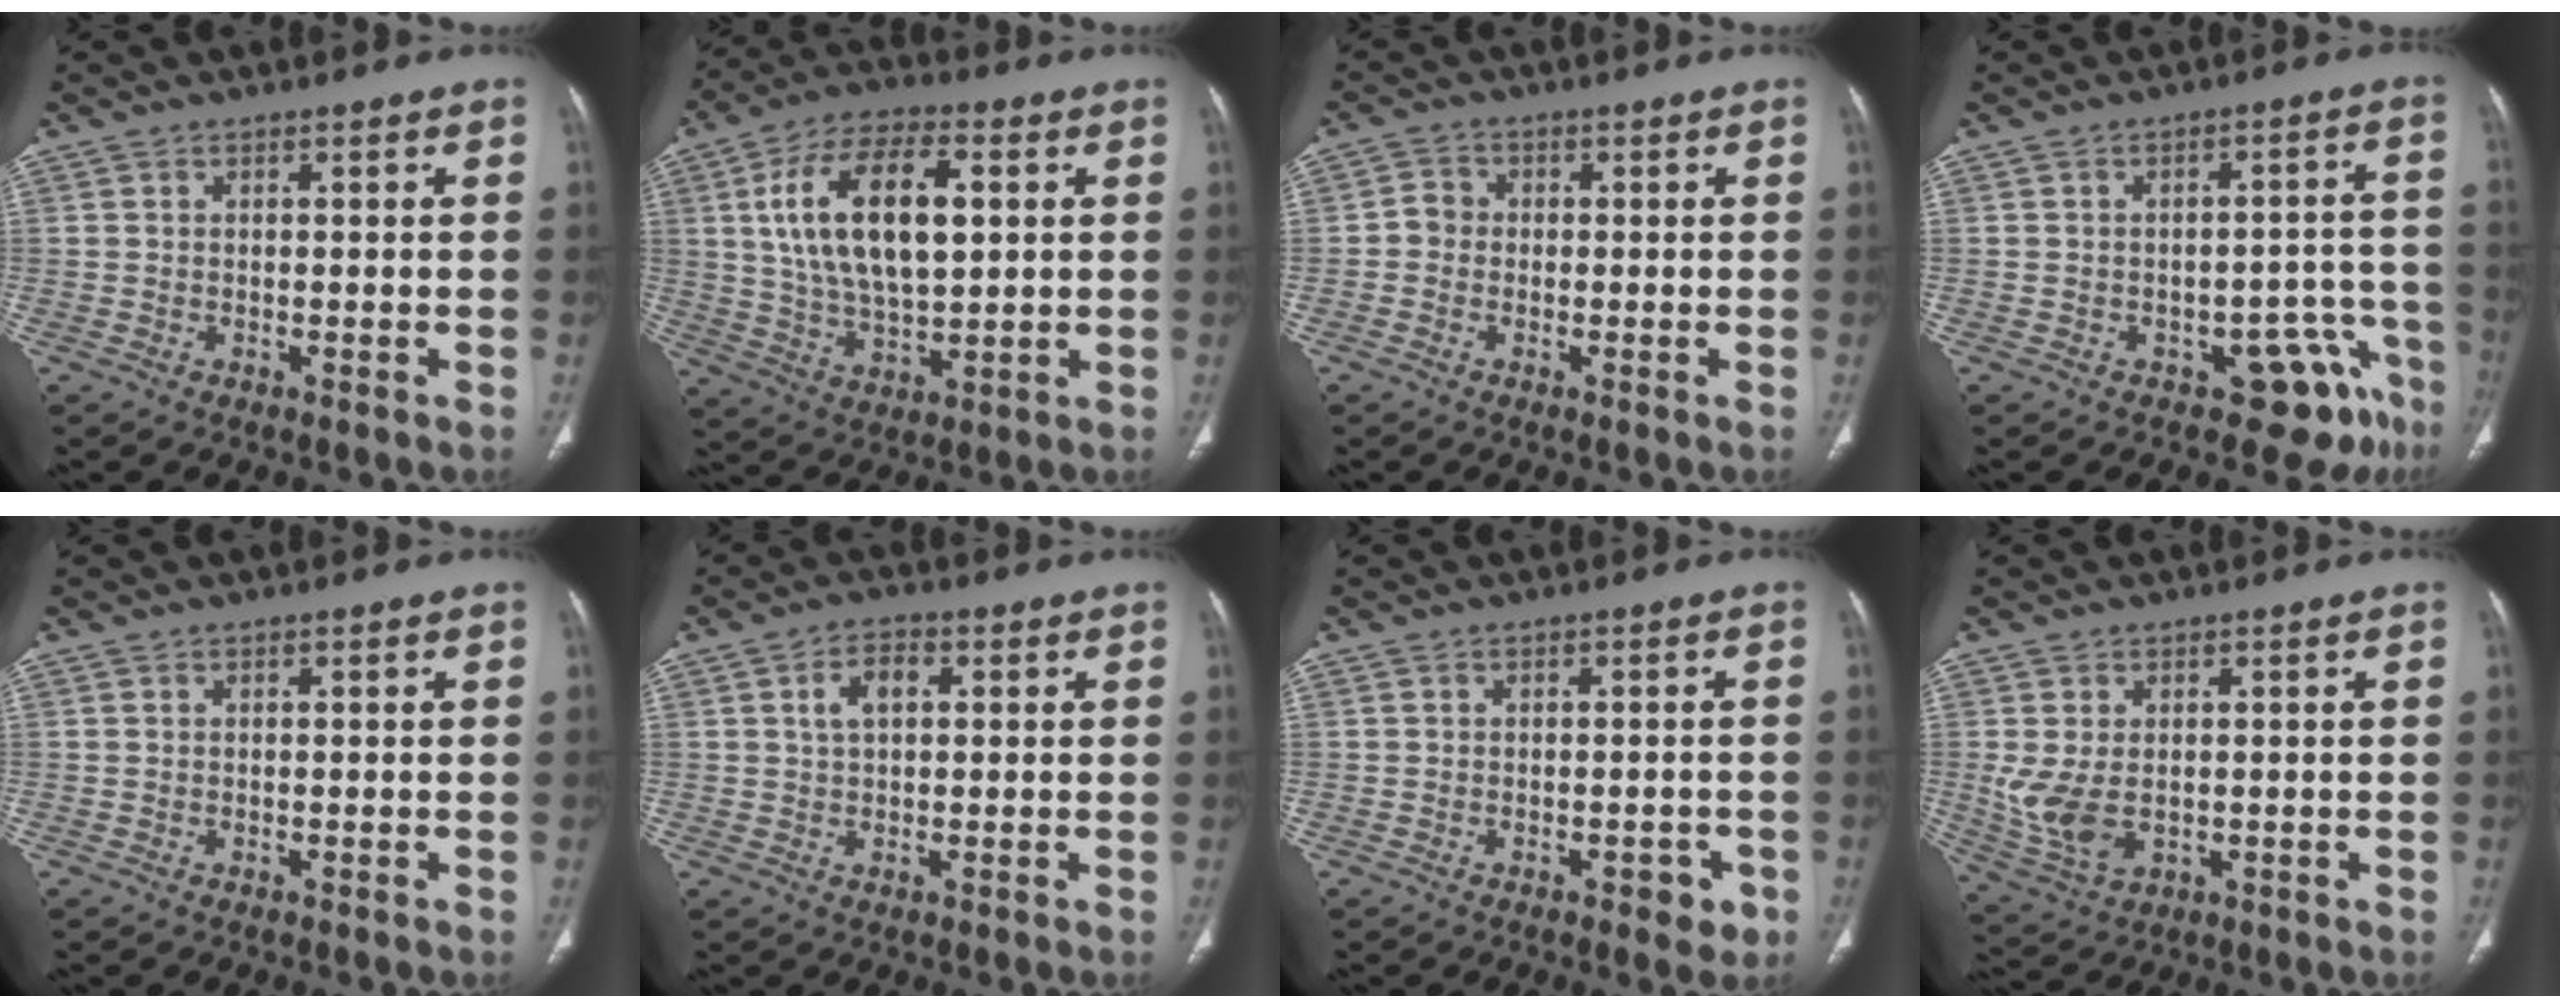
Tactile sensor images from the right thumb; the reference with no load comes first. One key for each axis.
{"total": 17.9, "fx": 3.8, "fy": 8.9, "fz": 15.1, "tx": -0.263, "ty": 0.002, "tz": 0.070}
{"total": 2.7, "fx": -0.5, "fy": 2.4, "fz": 1.1, "tx": -0.006, "ty": 0.009, "tz": -0.017}
{"total": 9.4, "fx": -5.9, "fy": 5.0, "fz": 5.4, "tx": -0.016, "ty": 0.055, "tz": -0.074}
{"total": 0.0}
{"total": 4.8, "fx": 1.2, "fy": 2.8, "fz": 3.7, "tx": -0.067, "ty": 0.008, "tz": 0.019}
{"total": 3.3, "fx": -1.6, "fy": 1.7, "fz": 2.3, "tx": -0.014, "ty": 0.007, "tz": -0.017}
{"total": 7.5, "fx": 0.0, "fy": 4.9, "fz": 5.7, "tx": -0.117, "ty": -0.011, "tz": 0.014}